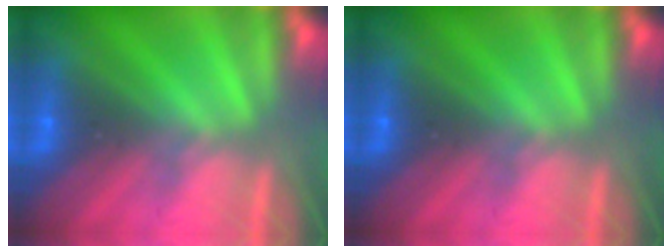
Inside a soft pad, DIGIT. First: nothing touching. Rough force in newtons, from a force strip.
{"total": 0.0}